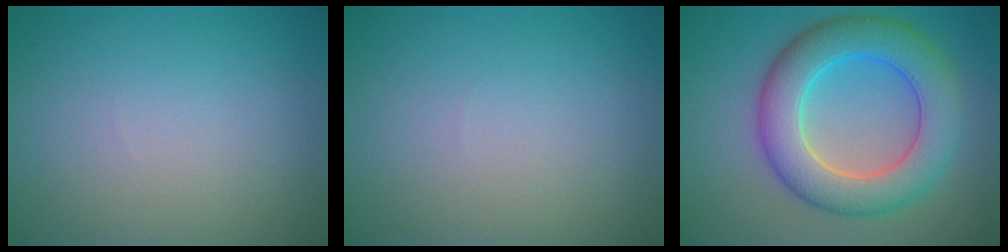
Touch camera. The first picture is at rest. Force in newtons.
{"total": 0.0}
{"total": 8.1, "press": 8.1, "slide": 0.3}